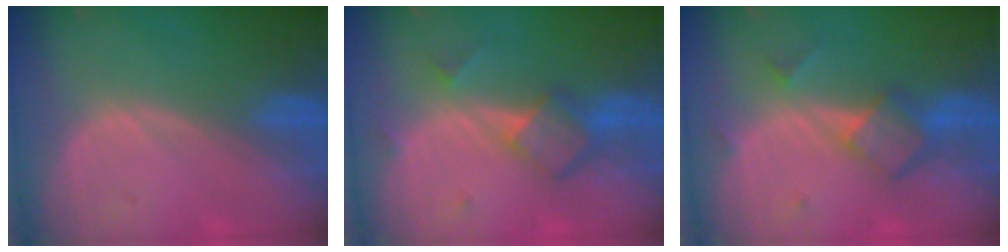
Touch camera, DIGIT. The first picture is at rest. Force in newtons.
{"total": 5.9, "press": 5.0, "slide": 3.2}
{"total": 5.9, "press": 5.0, "slide": 3.2}